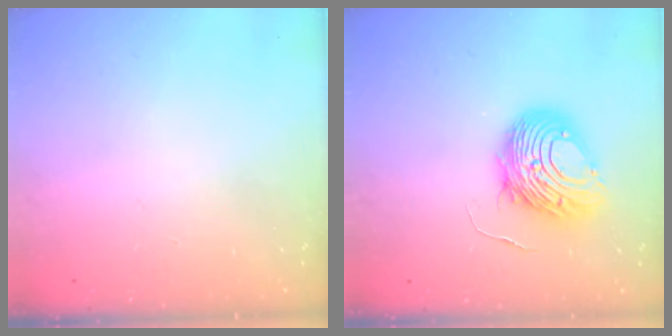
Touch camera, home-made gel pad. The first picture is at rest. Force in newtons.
{"total": 11.0, "press": 11.0, "slide": 0.8}